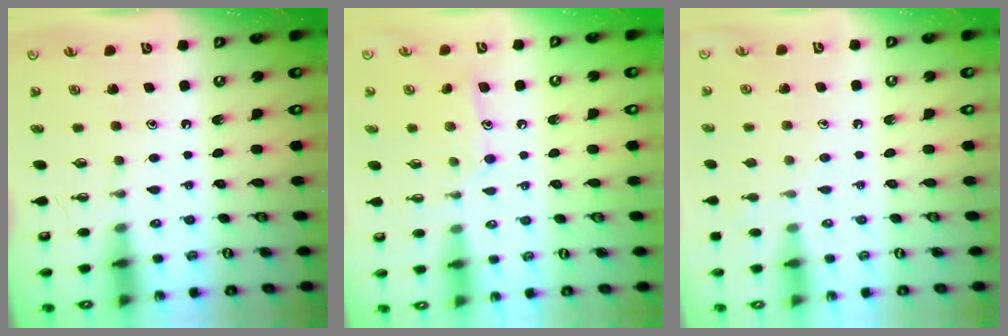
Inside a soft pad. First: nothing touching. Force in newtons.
{"total": 9.1, "press": 9.1, "slide": 0.6}
{"total": 5.9, "press": 5.8, "slide": 0.5}